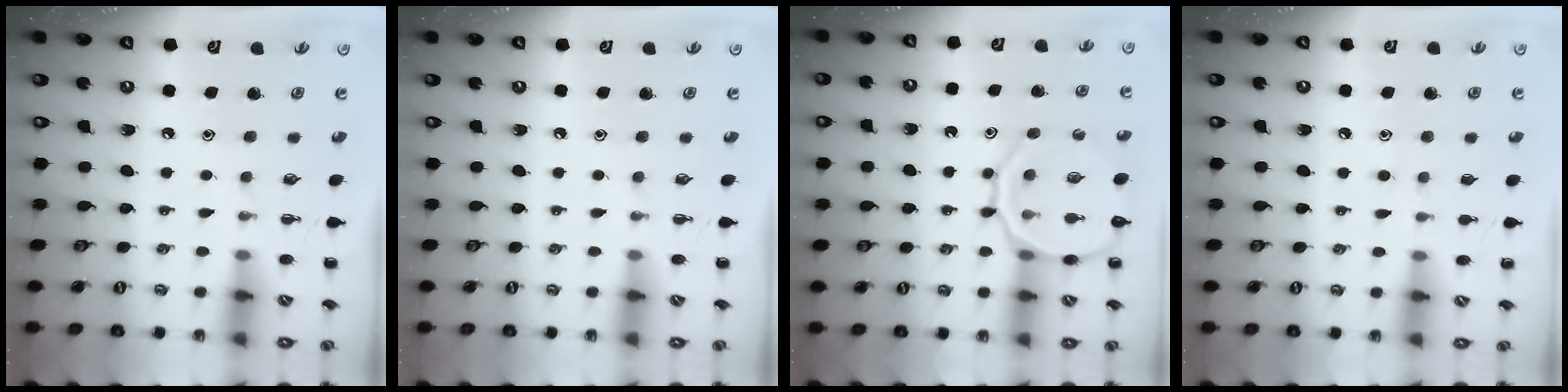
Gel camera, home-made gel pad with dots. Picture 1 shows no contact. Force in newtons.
{"total": 0.0}
{"total": 14.6, "press": 14.4, "slide": 2.1}
{"total": 4.3, "press": 3.9, "slide": 1.8}